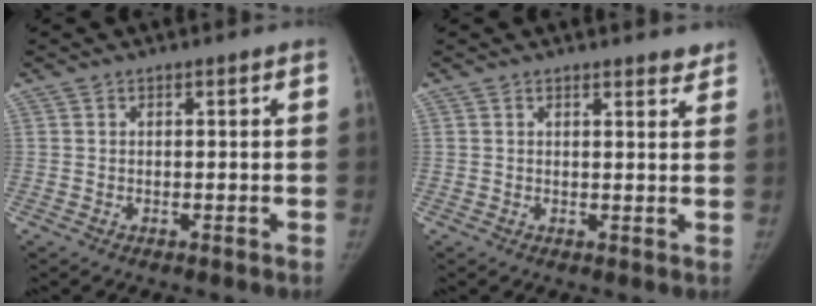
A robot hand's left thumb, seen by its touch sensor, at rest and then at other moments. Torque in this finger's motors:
{"motor_torque": [-0.17, -0.07, 0.08, 0.35, -0.01]}